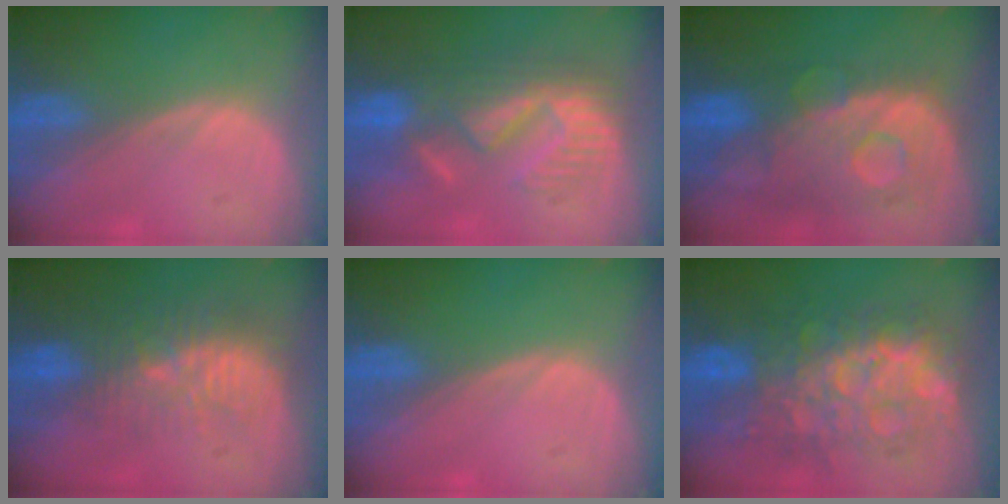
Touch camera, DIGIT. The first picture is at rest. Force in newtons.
{"total": 8.6, "press": 8.5, "slide": 1.4}
{"total": 11.2, "press": 9.7, "slide": 5.5}
{"total": 9.3, "press": 8.6, "slide": 3.6}
{"total": 0.0}
{"total": 12.1, "press": 12.0, "slide": 1.2}